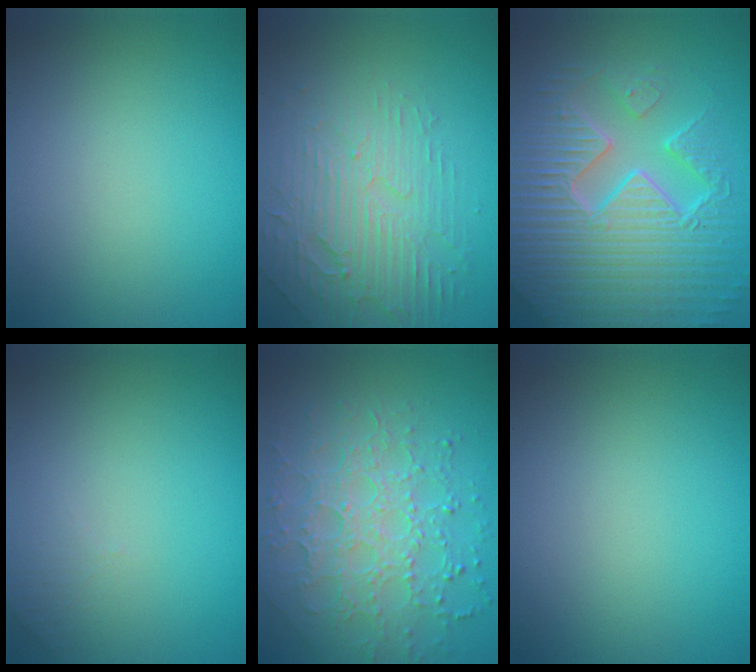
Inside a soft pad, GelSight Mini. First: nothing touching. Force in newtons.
{"total": 4.7, "press": 4.0, "slide": 2.5}
{"total": 11.0, "press": 7.1, "slide": 8.4}
{"total": 1.3, "press": 1.2, "slide": 0.3}
{"total": 7.2, "press": 5.1, "slide": 5.1}
{"total": 0.0}